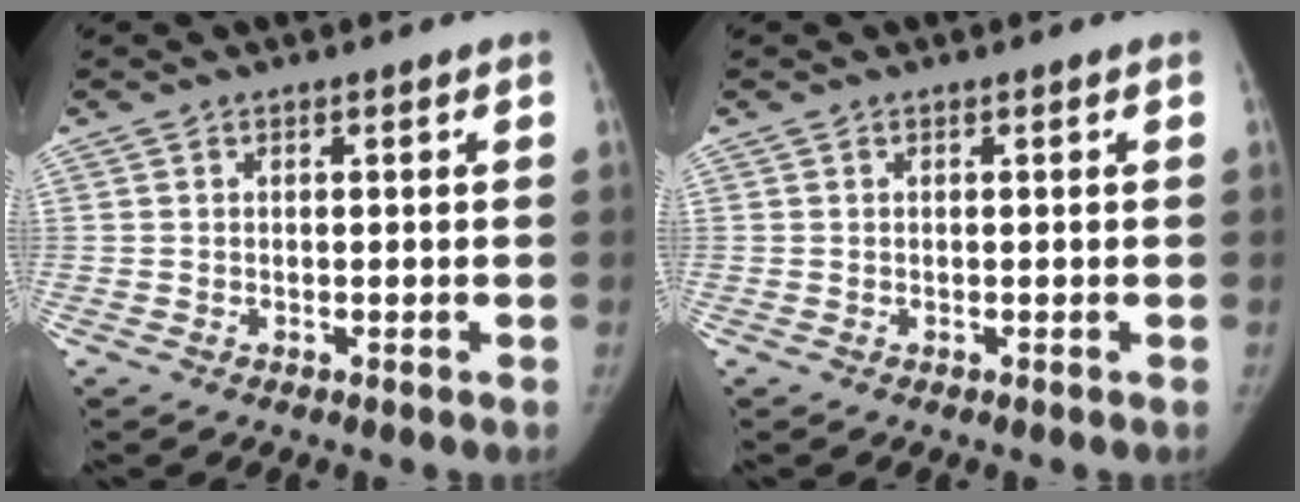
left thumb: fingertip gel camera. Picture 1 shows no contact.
{"total": 0.0}